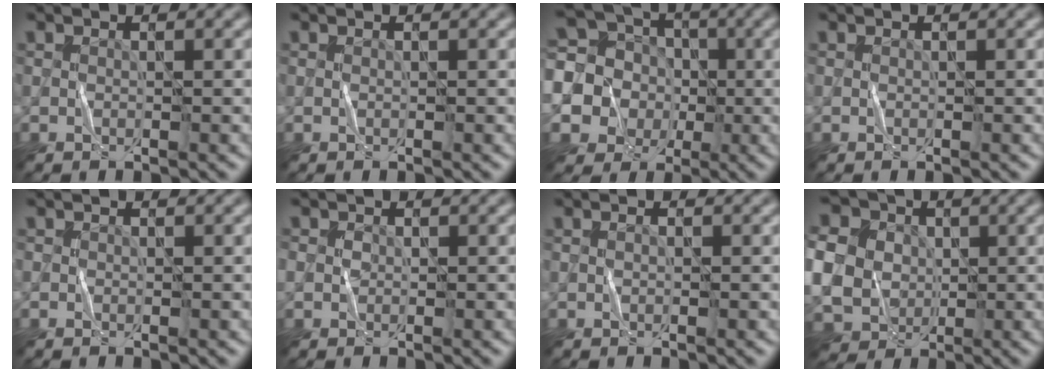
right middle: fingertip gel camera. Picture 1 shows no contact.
{"total": 0.0}
{"total": 13.7, "force": [-1.5, 12.9, 4.3], "torque": [-0.164, 0.010, -0.054]}
{"total": 0.0}
{"total": 0.5, "force": [-0.2, 0.5, 0.1], "torque": [0.001, -0.003, -0.004]}
{"total": 1.4, "force": [0.0, 1.3, 0.6], "torque": [-0.008, 0.000, -0.001]}
{"total": 0.6, "force": [0.2, 0.3, 0.4], "torque": [-0.007, -0.002, 0.002]}
{"total": 10.1, "force": [0.1, 8.7, 5.2], "torque": [-0.127, 0.004, -0.023]}